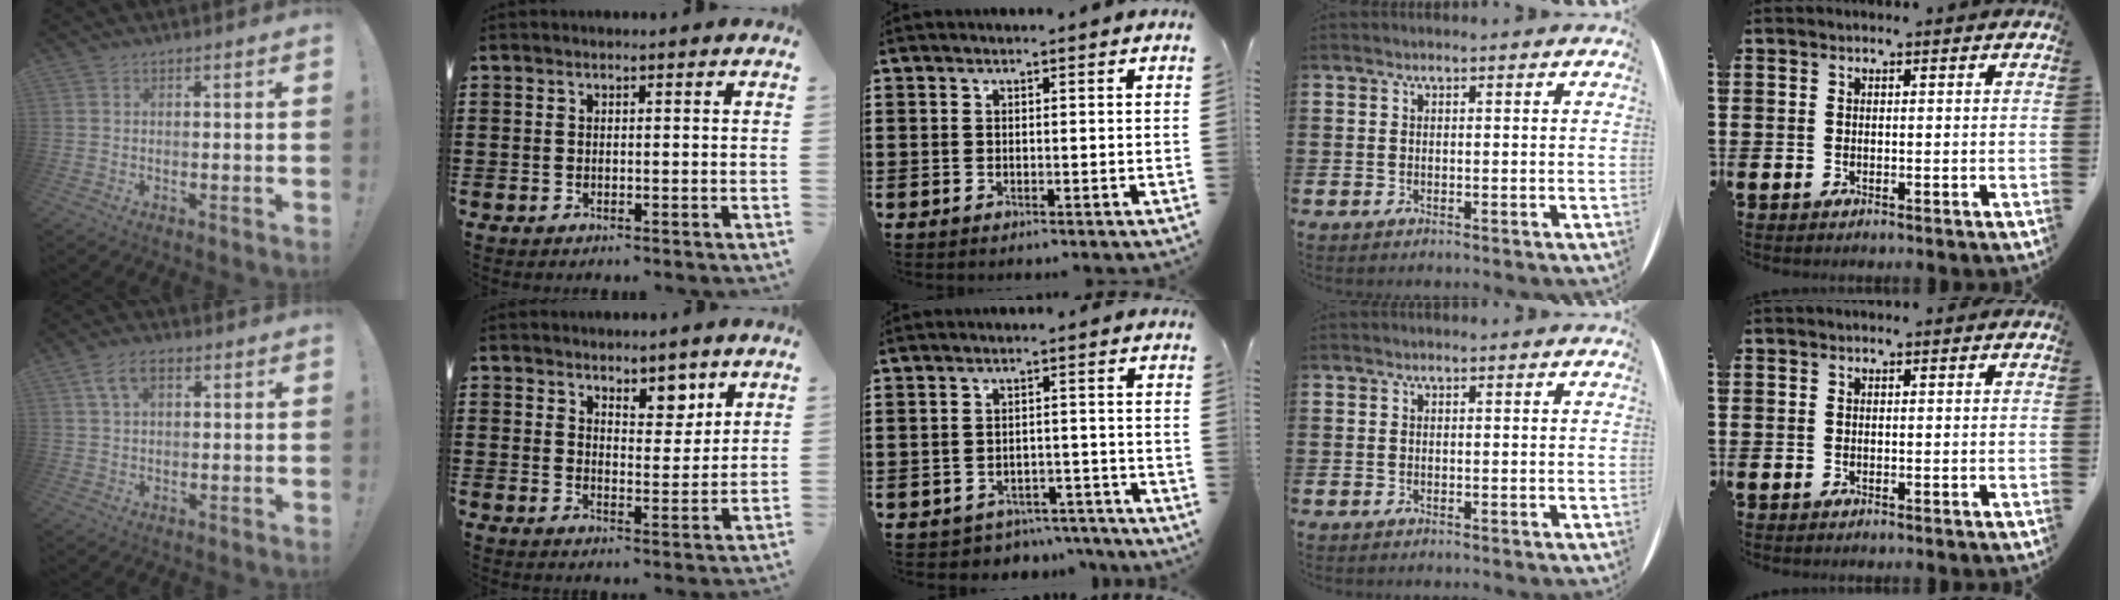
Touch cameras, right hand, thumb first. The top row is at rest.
{"thumb": {"total": 6.3, "force": [2.5, 3.5, 4.6], "torque": [-0.086, 0.007, 0.049]}, "index": {"total": 4.9, "force": [4.1, 2.4, 1.4], "torque": [-0.019, -0.015, 0.069]}, "middle": {"total": 2.9, "force": [-2.9, 0.4, -0.2], "torque": [-0.006, -0.002, -0.063]}}